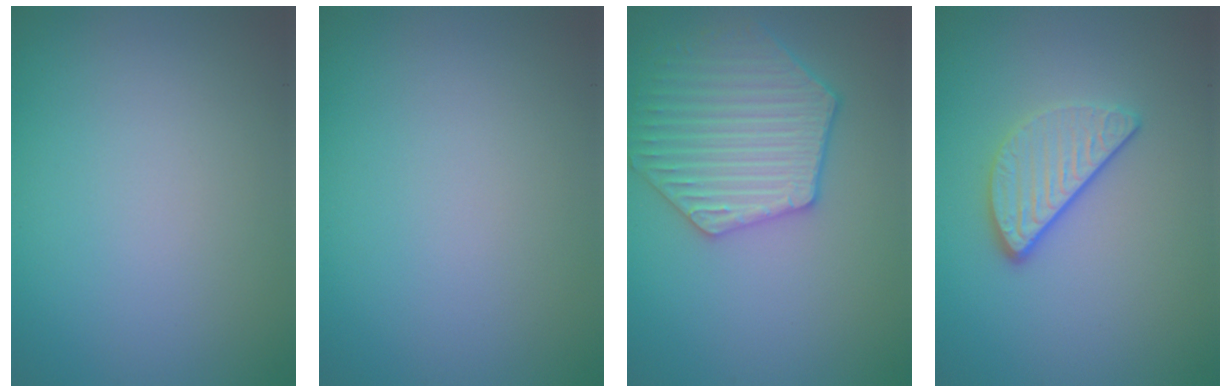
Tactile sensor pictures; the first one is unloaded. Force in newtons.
{"total": 0.0}
{"total": 4.9, "press": 4.6, "slide": 1.7}
{"total": 2.9, "press": 2.4, "slide": 1.6}